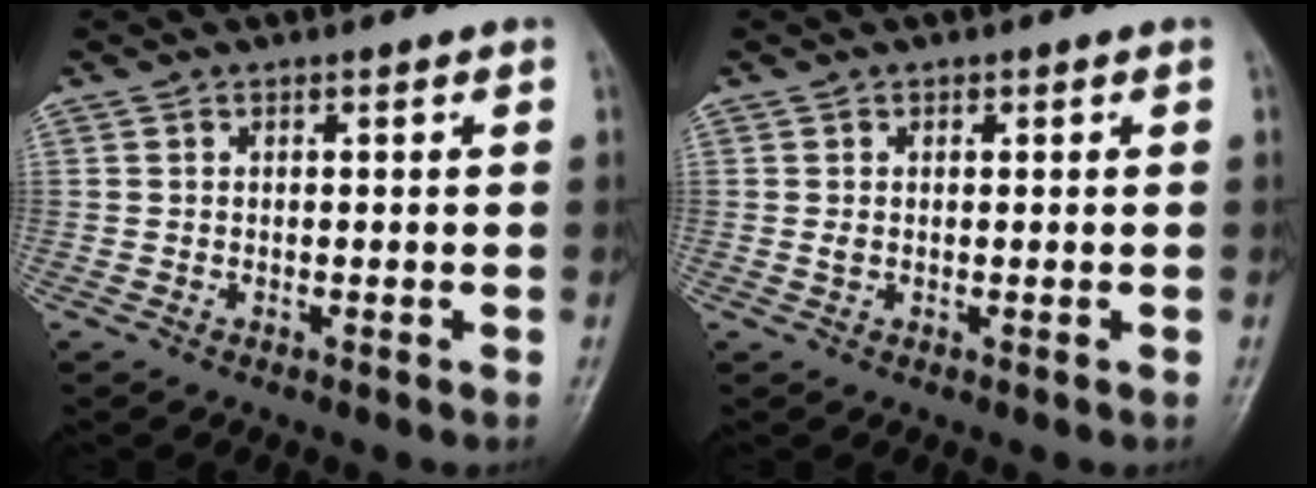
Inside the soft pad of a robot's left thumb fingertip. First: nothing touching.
{"total": 1.1, "force": [0.2, 0.9, 0.7], "torque": [-0.011, 0.000, 0.005]}